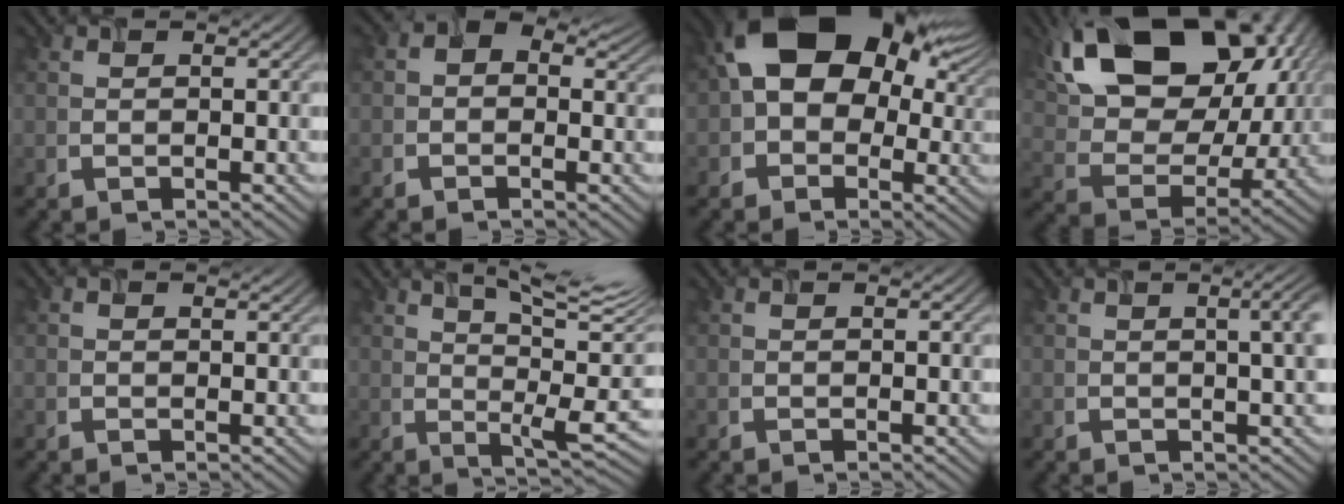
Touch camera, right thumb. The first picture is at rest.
{"total": 4.0, "force": [0.8, 2.9, 2.6], "torque": [-0.041, 0.007, -0.001]}
{"total": 17.5, "force": [4.1, 12.3, 11.8], "torque": [-0.171, 0.031, 0.059]}
{"total": 21.2, "force": [9.6, 13.1, 13.6], "torque": [-0.278, 0.047, 0.158]}
{"total": 0.6, "force": [0.4, 0.3, 0.3], "torque": [-0.003, -0.003, 0.004]}
{"total": 11.8, "force": [5.2, 2.7, 10.2], "torque": [-0.151, 0.007, 0.081]}
{"total": 0.0}
{"total": 3.6, "force": [0.8, 0.9, 3.4], "torque": [-0.043, 0.012, 0.011]}